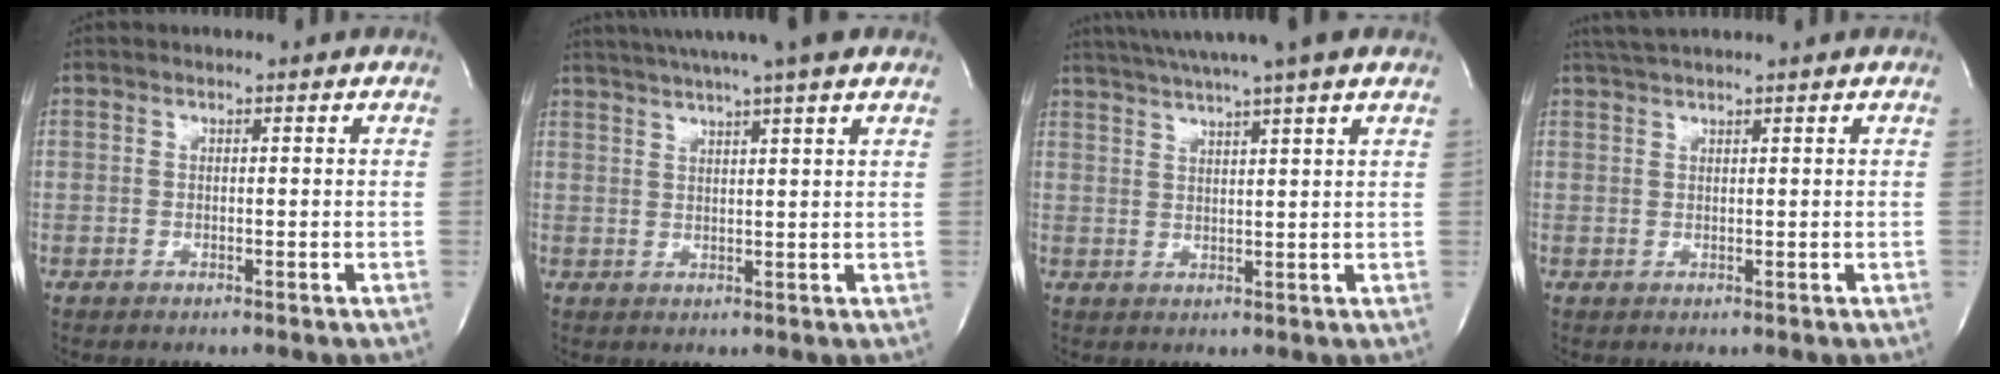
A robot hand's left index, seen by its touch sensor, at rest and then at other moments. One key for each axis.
{"total": 11.9, "fx": 9.7, "fy": -0.3, "fz": 7.0, "tx": -0.123, "ty": 0.026, "tz": 0.126}
{"total": 12.5, "fx": 10.2, "fy": -0.5, "fz": 7.3, "tx": -0.130, "ty": 0.026, "tz": 0.137}
{"total": 3.0, "fx": 2.5, "fy": -0.8, "fz": 1.4, "tx": -0.024, "ty": 0.015, "tz": 0.051}